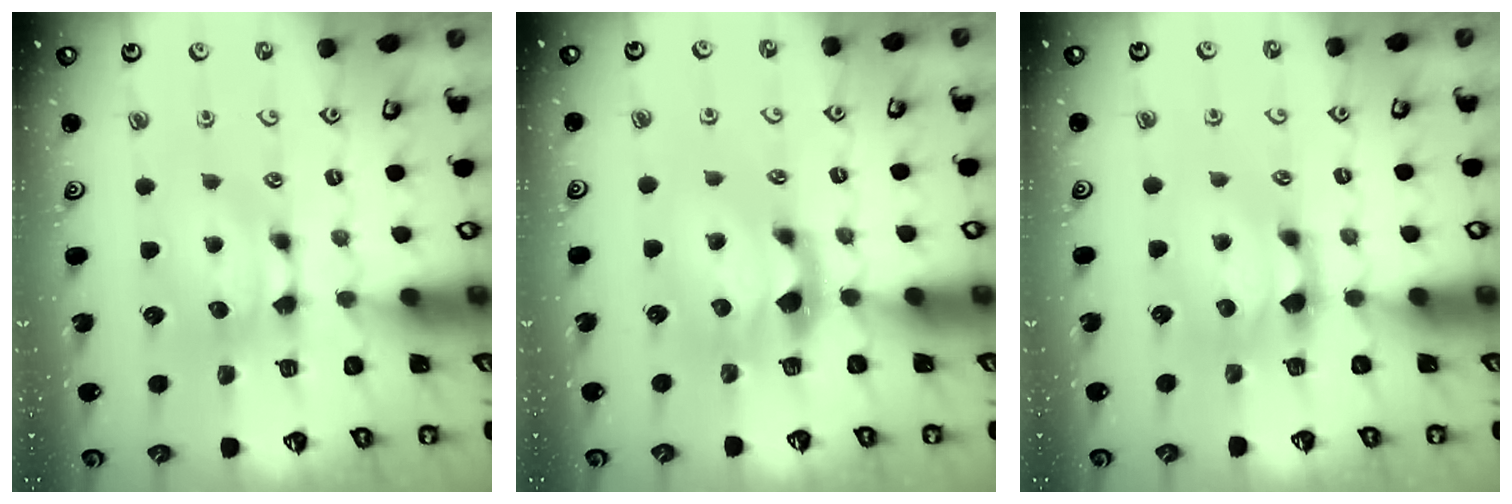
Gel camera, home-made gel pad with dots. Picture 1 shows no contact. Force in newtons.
{"total": 2.0, "press": 1.6, "slide": 1.2}
{"total": 1.3, "press": 0.4, "slide": 1.3}